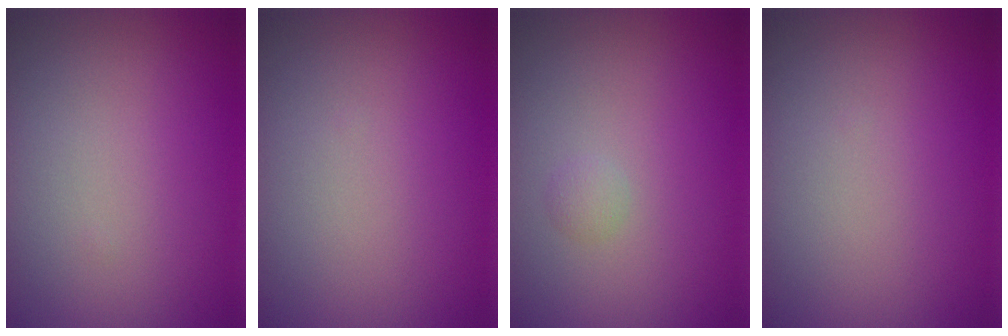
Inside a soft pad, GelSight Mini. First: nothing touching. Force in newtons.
{"total": 0.0}
{"total": 0.7, "press": 0.7, "slide": 0.0}
{"total": 0.0}